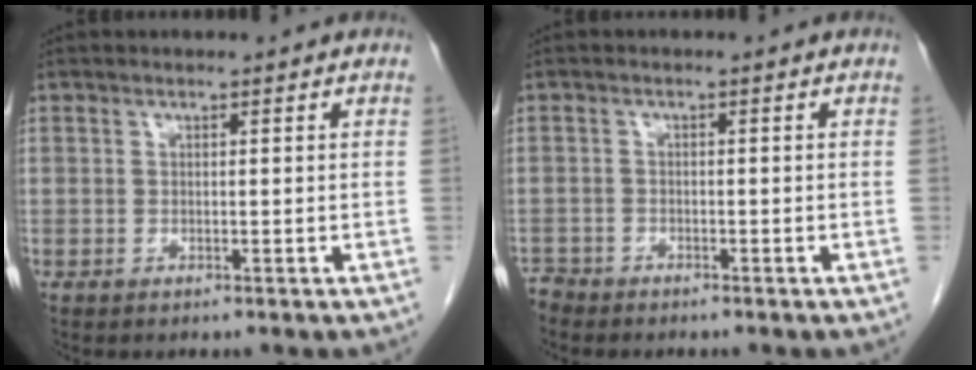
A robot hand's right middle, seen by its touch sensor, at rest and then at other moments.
{"total": 1.7, "force": [-1.6, 0.3, -0.1], "torque": [0.002, -0.005, -0.033]}